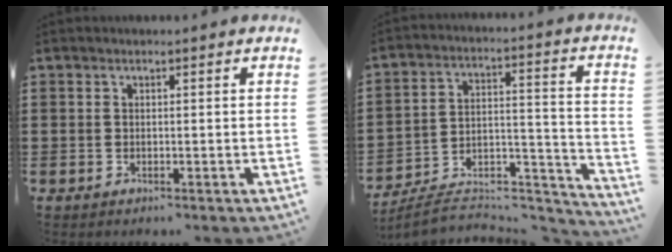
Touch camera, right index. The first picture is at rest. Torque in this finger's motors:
{"motor_torque": [-1.29, 0.72, -1.05, -0.21]}